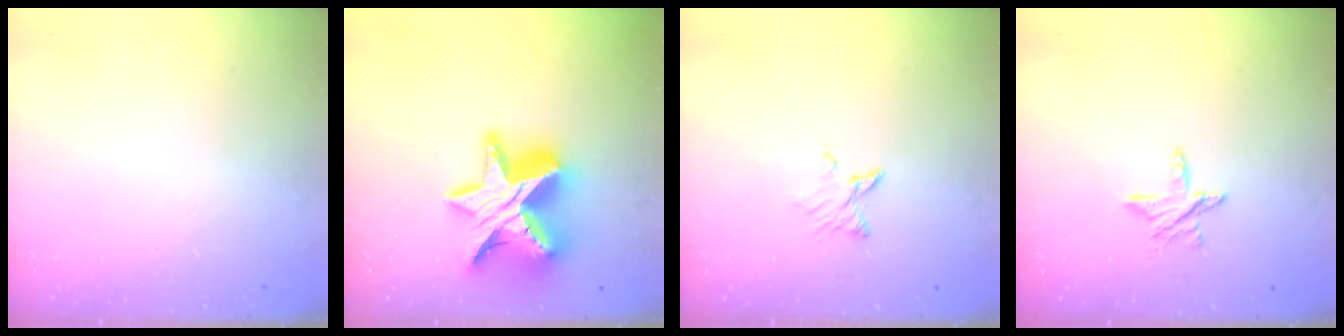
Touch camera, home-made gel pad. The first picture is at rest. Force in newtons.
{"total": 20.3, "press": 20.3, "slide": 1.8}
{"total": 3.8, "press": 3.8, "slide": 0.3}
{"total": 6.7, "press": 6.7, "slide": 0.5}